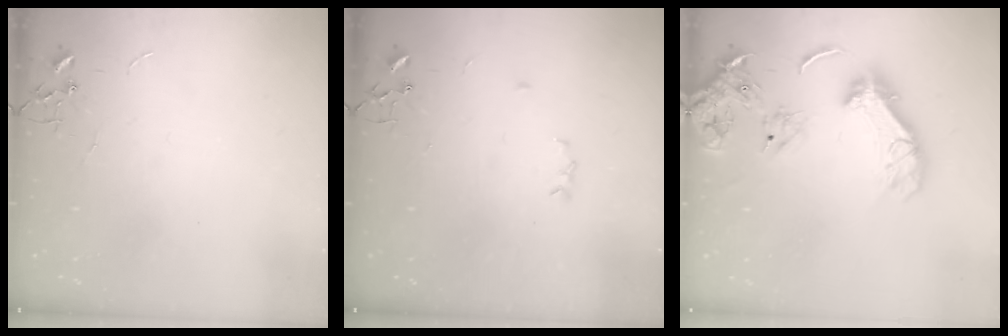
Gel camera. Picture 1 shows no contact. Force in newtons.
{"total": 3.2, "press": 3.1, "slide": 0.7}
{"total": 16.0, "press": 15.9, "slide": 1.7}